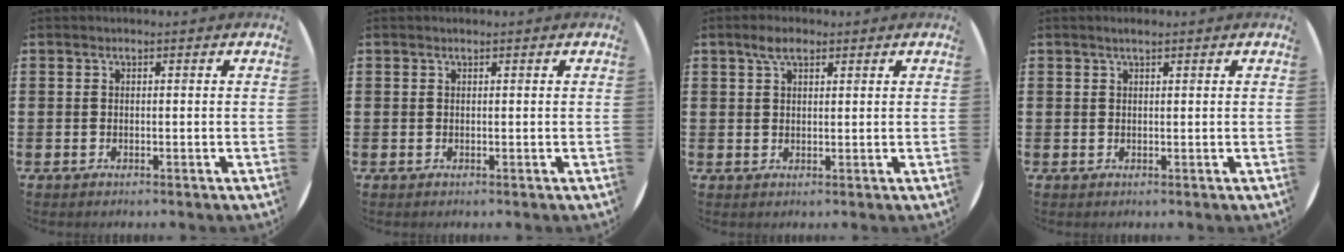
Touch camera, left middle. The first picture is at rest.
{"total": 0.0}
{"total": 3.2, "force": [2.3, 1.4, 1.8], "torque": [-0.023, 0.001, 0.037]}
{"total": 1.0, "force": [0.7, 0.2, 0.6], "torque": [-0.012, 0.004, 0.012]}